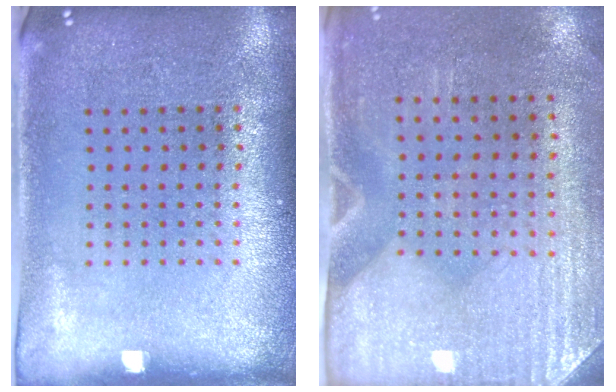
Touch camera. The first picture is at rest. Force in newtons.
{"total": 3.0, "press": 2.6, "slide": 1.5}